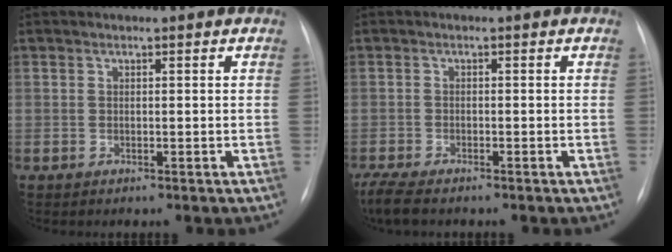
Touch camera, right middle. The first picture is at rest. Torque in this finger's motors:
{"motor_torque": [0.39, -0.48, 0.05, 0.01]}